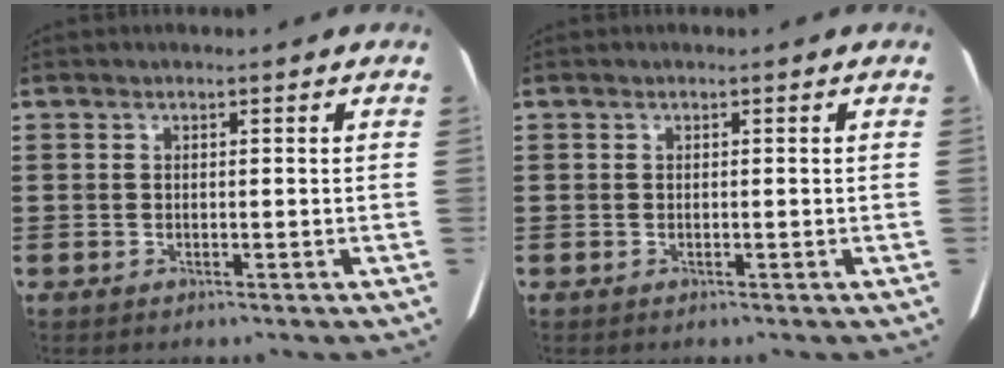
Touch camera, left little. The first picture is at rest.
{"total": 0.0}